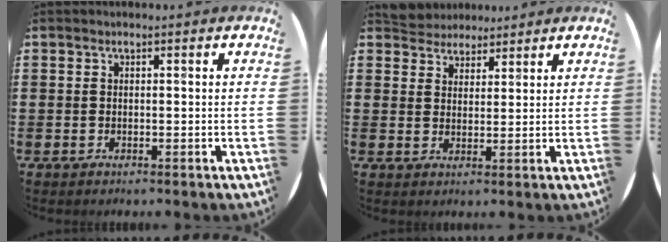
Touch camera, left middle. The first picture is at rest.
{"total": 3.6, "force": [3.3, 1.3, -0.5], "torque": [-0.003, -0.004, 0.064]}